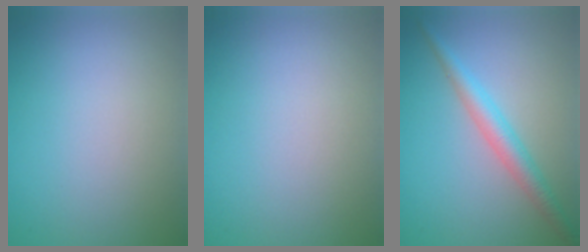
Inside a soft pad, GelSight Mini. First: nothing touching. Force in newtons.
{"total": 0.0}
{"total": 2.9, "press": 2.9, "slide": 0.1}